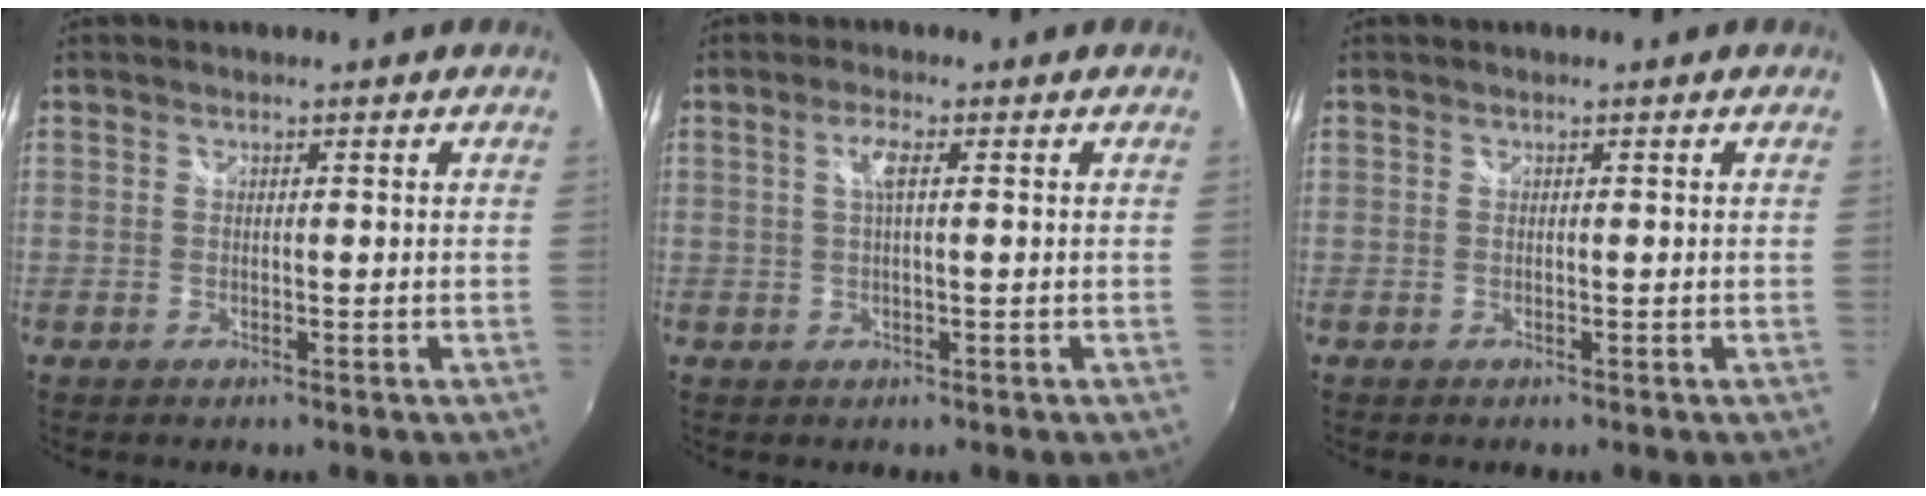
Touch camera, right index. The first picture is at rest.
{"total": 2.6, "force": [0.5, 0.2, 2.6], "torque": [-0.051, 0.004, 0.008]}
{"total": 0.0}